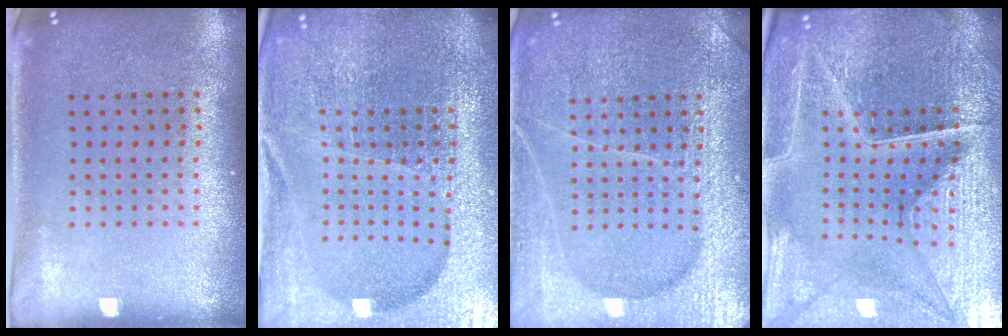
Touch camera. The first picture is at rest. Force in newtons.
{"total": 6.2, "press": 5.5, "slide": 2.9}
{"total": 6.6, "press": 6.5, "slide": 0.8}
{"total": 5.4, "press": 5.1, "slide": 1.7}